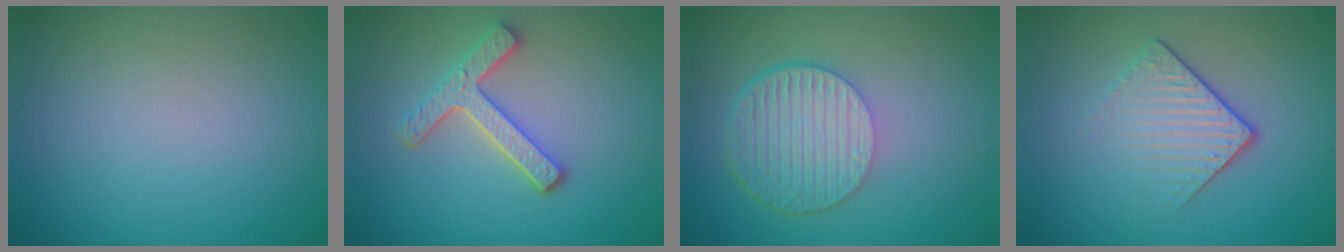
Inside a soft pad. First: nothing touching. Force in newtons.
{"total": 3.8, "press": 3.1, "slide": 2.1}
{"total": 6.5, "press": 4.5, "slide": 4.7}
{"total": 4.0, "press": 2.5, "slide": 3.2}